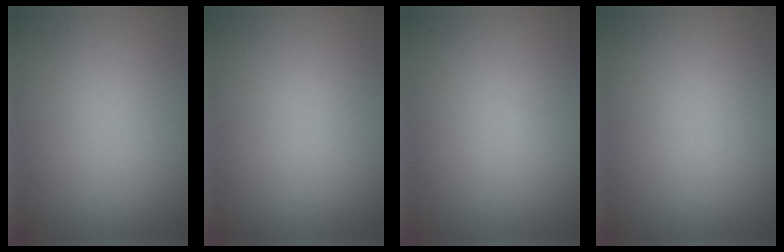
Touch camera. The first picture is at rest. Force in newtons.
{"total": 0.0}
{"total": 0.0}
{"total": 0.0}